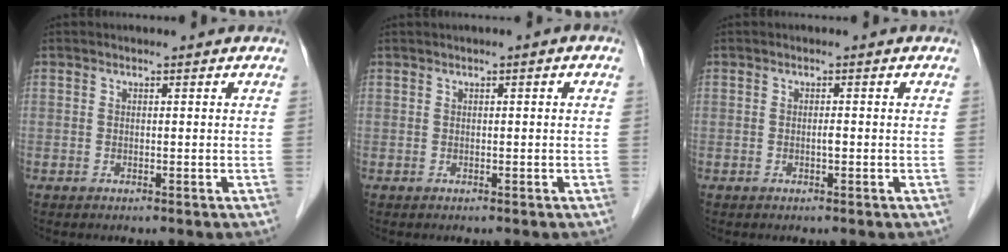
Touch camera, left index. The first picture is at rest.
{"total": 0.6, "force": [0.1, 0.0, 0.6], "torque": [-0.011, 0.005, 0.003]}
{"total": 0.6, "force": [-0.2, 0.1, 0.6], "torque": [-0.012, 0.001, -0.004]}